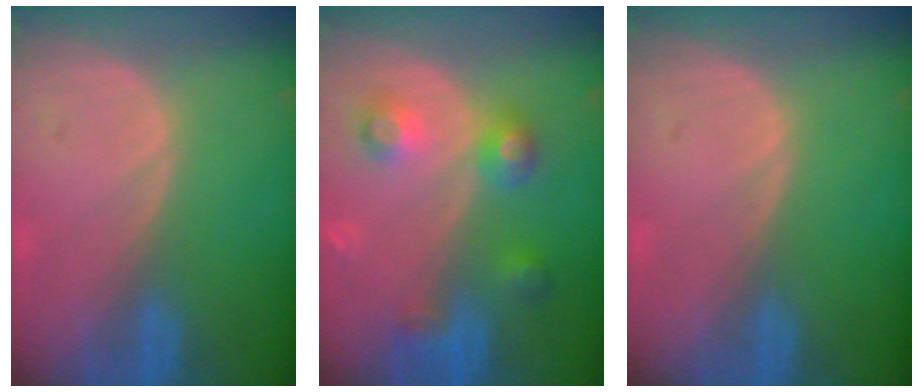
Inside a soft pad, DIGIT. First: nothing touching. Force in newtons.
{"total": 5.9, "press": 5.8, "slide": 0.4}
{"total": 0.0}